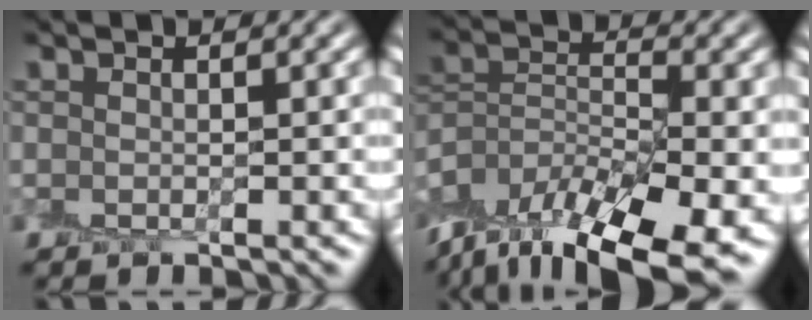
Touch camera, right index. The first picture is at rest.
{"total": 14.7, "force": [-10.5, 5.7, 8.6], "torque": [-0.163, -0.004, -0.160]}